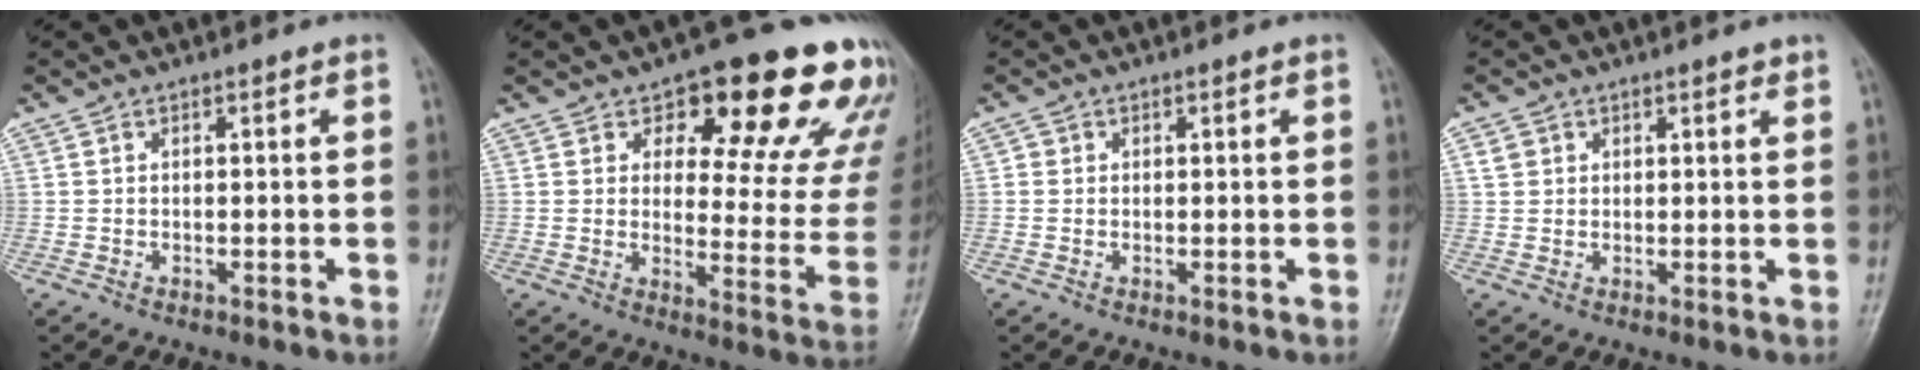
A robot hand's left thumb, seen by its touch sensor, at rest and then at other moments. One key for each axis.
{"total": 19.8, "fx": 13.4, "fy": 8.0, "fz": 12.3, "tx": -0.096, "ty": -0.076, "tz": 0.160}
{"total": 0.9, "fx": 0.2, "fy": 0.8, "fz": 0.2, "tx": 0.002, "ty": 0.001, "tz": 0.001}
{"total": 2.6, "fx": 1.5, "fy": 1.9, "fz": 0.9, "tx": -0.002, "ty": -0.005, "tz": 0.023}